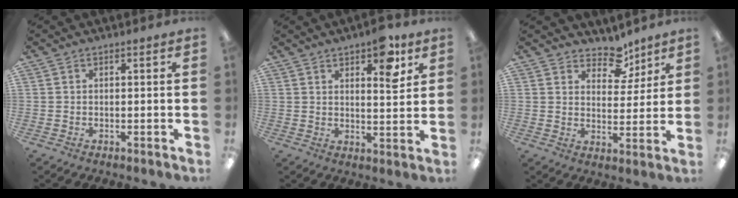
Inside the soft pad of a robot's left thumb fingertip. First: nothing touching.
{"total": 8.7, "force": [5.7, 3.3, 5.7], "torque": [-0.060, -0.034, 0.089]}
{"total": 8.0, "force": [6.1, 4.5, 2.7], "torque": [-0.027, -0.038, 0.107]}